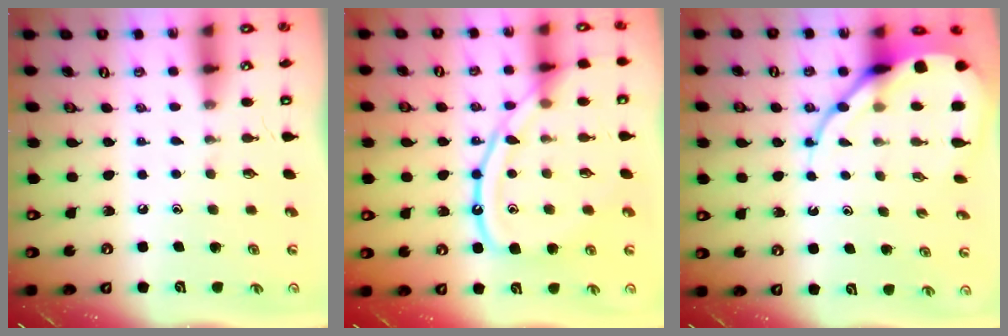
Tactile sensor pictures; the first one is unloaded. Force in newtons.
{"total": 12.6, "press": 12.6, "slide": 1.0}
{"total": 10.6, "press": 10.6, "slide": 1.0}